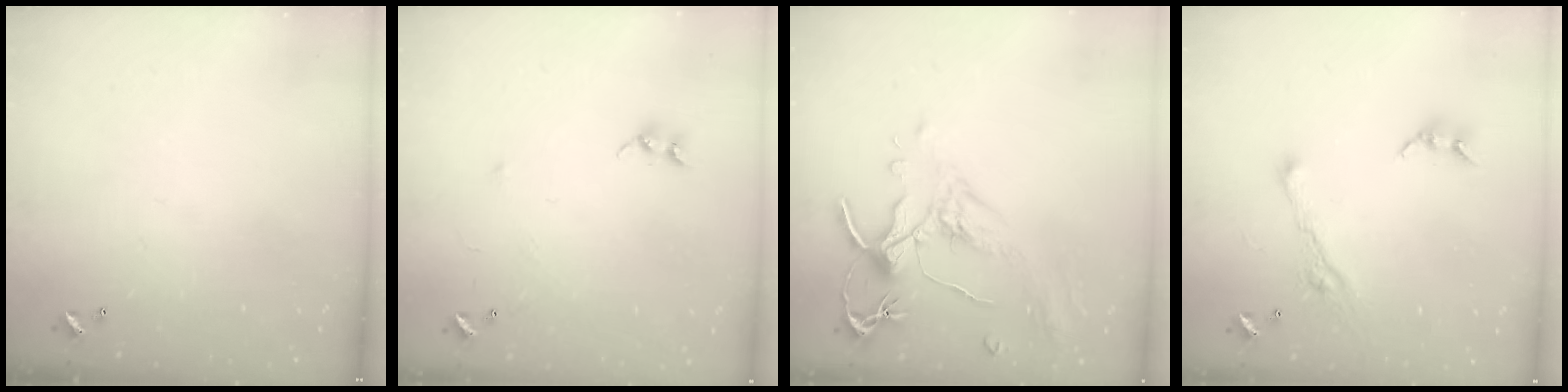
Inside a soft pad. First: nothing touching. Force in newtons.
{"total": 6.4, "press": 6.4, "slide": 0.4}
{"total": 1.8, "press": 1.2, "slide": 1.3}
{"total": 5.8, "press": 5.8, "slide": 0.9}